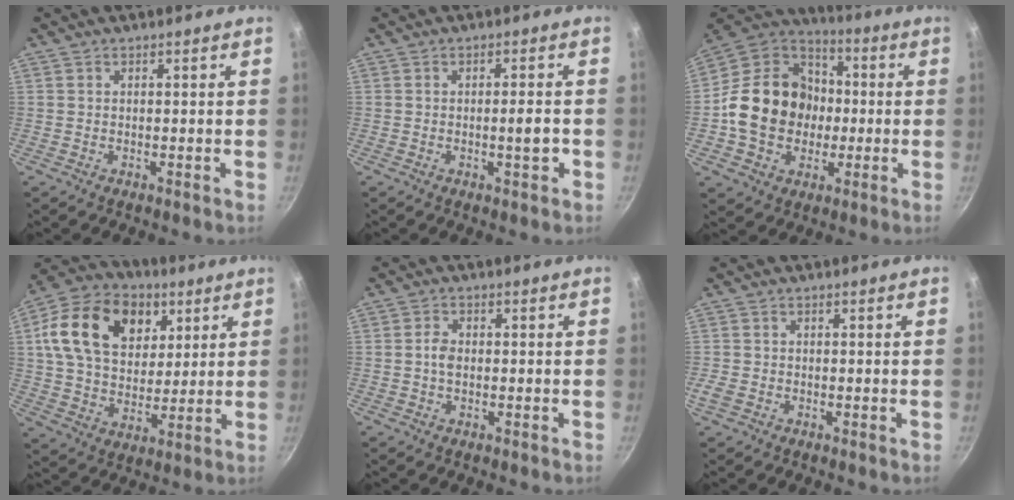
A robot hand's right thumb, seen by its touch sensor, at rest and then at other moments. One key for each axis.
{"total": 3.5, "fx": -0.9, "fy": 0.6, "fz": 3.4, "tx": -0.045, "ty": 0.007, "tz": -0.012}
{"total": 20.0, "fx": -1.5, "fy": 16.5, "fz": 11.3, "tx": -0.167, "ty": 0.039, "tz": -0.031}
{"total": 21.2, "fx": 7.4, "fy": 15.0, "fz": 13.1, "tx": -0.209, "ty": -0.003, "tz": 0.120}
{"total": 2.6, "fx": -0.2, "fy": 1.8, "fz": 1.9, "tx": -0.031, "ty": 0.007, "tz": -0.006}
{"total": 2.1, "fx": -0.9, "fy": 1.5, "fz": 1.1, "tx": -0.025, "ty": 0.002, "tz": -0.019}